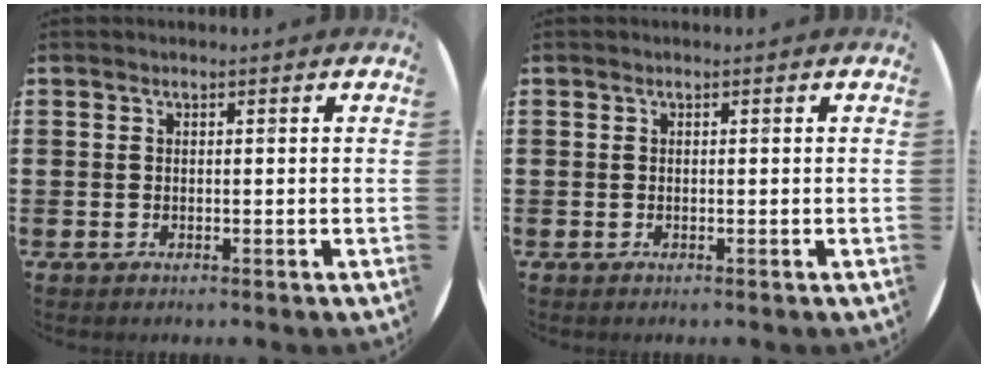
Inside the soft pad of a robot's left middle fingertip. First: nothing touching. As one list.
[{"total": 0.0}]